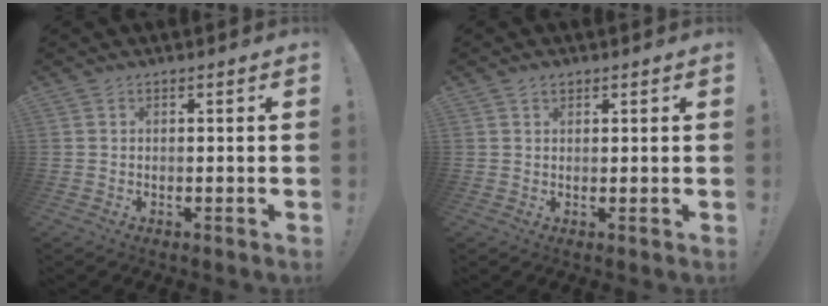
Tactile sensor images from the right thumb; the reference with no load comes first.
{"total": 1.6, "force": [1.1, 0.9, 0.7], "torque": [-0.014, 0.000, 0.019]}